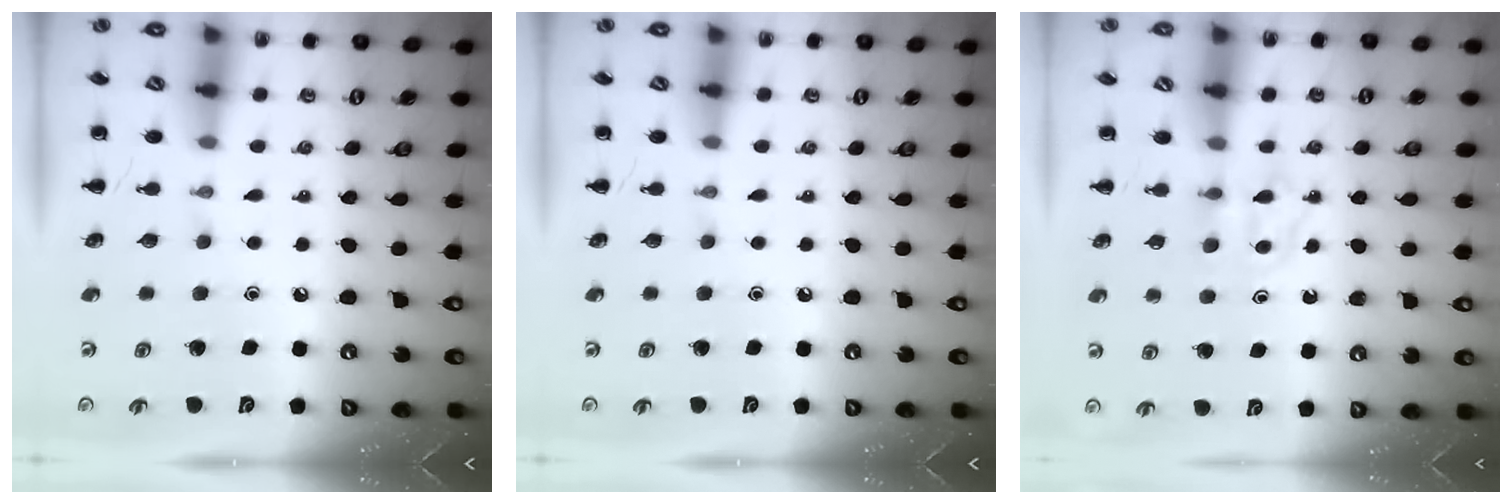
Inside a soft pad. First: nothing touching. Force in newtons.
{"total": 0.0}
{"total": 5.1, "press": 5.0, "slide": 1.0}